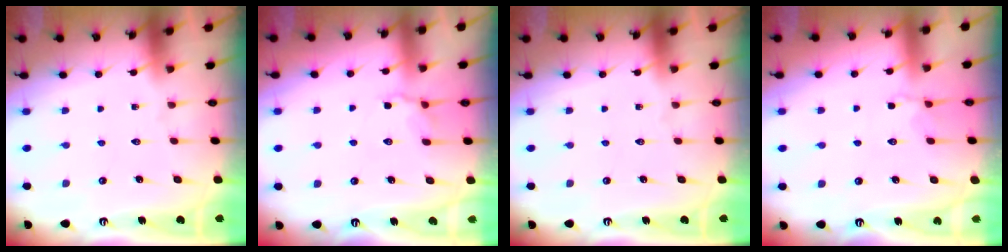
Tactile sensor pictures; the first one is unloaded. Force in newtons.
{"total": 5.4, "press": 5.0, "slide": 1.8}
{"total": 0.0}
{"total": 2.7, "press": 2.3, "slide": 1.4}